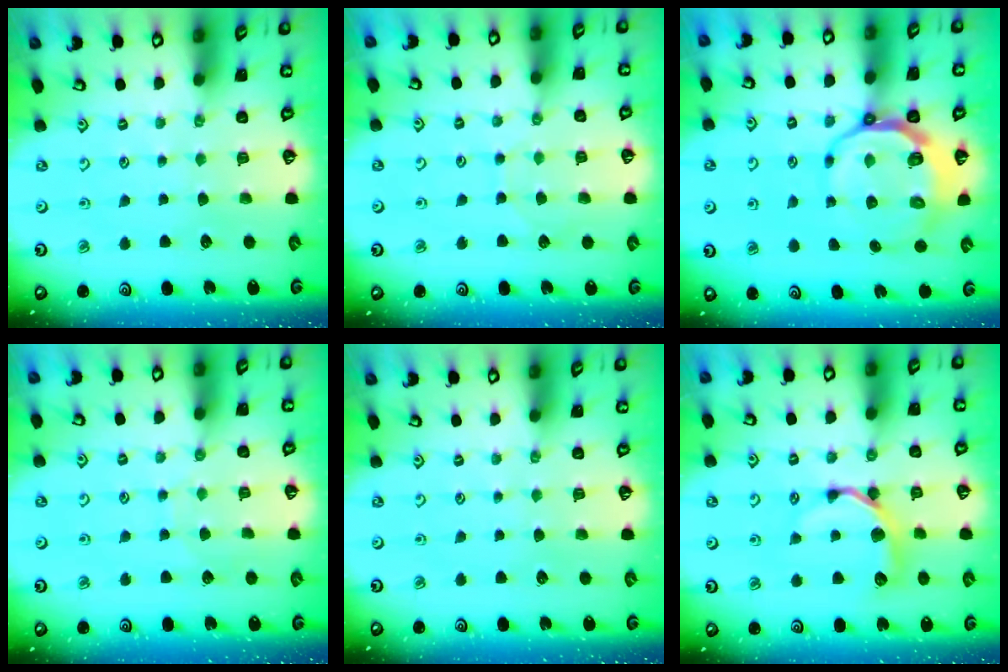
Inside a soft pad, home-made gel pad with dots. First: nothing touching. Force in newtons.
{"total": 5.4, "press": 5.4, "slide": 0.6}
{"total": 10.1, "press": 9.4, "slide": 3.6}
{"total": 4.8, "press": 4.7, "slide": 0.5}
{"total": 0.0}
{"total": 9.9, "press": 9.8, "slide": 0.9}